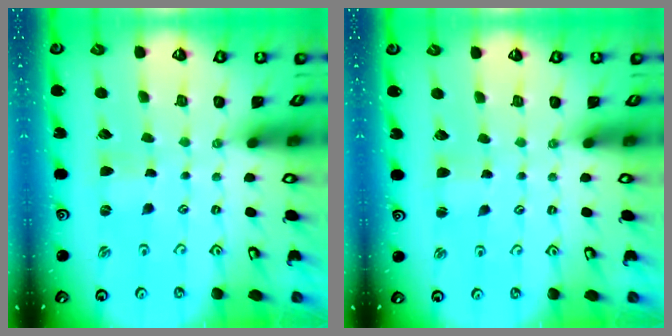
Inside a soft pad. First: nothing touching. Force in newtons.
{"total": 1.9, "press": 1.9, "slide": 0.2}